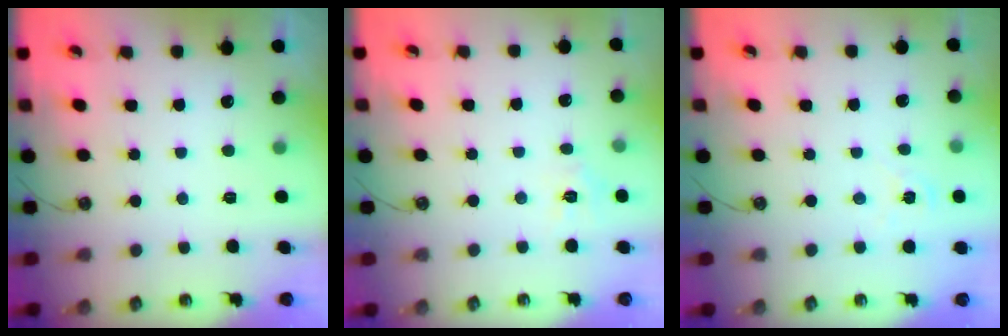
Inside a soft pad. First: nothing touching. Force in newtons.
{"total": 6.3, "press": 6.3, "slide": 0.8}
{"total": 1.3, "press": 1.3, "slide": 0.2}